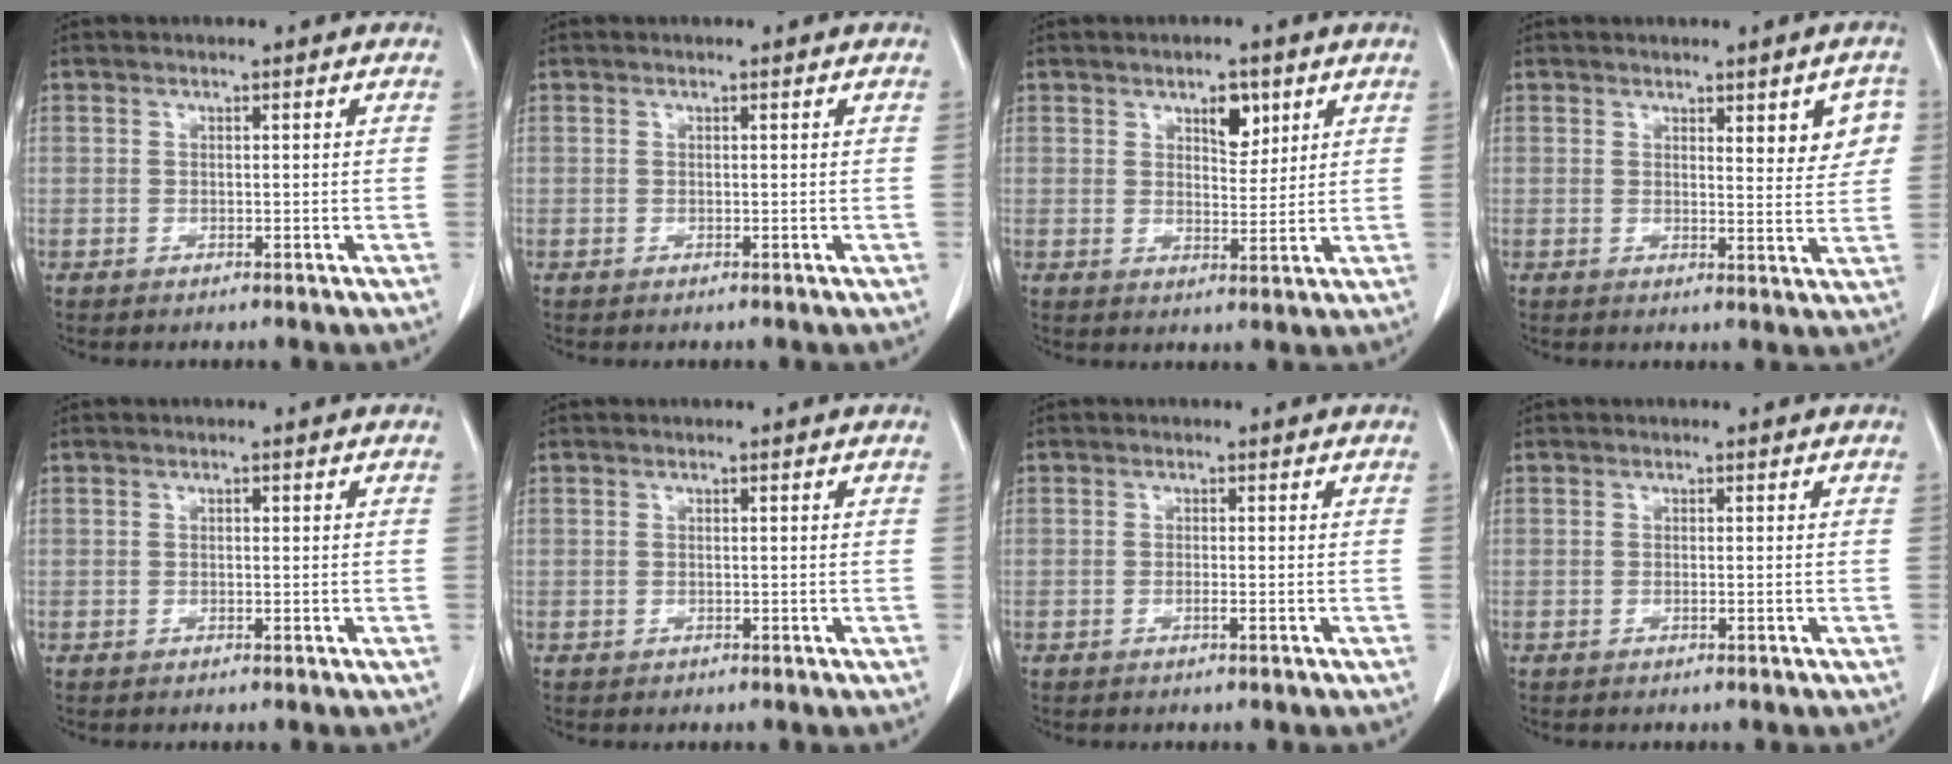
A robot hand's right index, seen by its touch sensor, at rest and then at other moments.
{"total": 0.0}
{"total": 4.3, "force": [2.4, 1.9, 3.0], "torque": [-0.043, -0.002, 0.039]}
{"total": 5.6, "force": [2.1, 1.7, 4.9], "torque": [-0.052, -0.001, 0.026]}
{"total": 0.0}
{"total": 0.0}
{"total": 0.7, "force": [-0.3, -0.1, 0.6], "torque": [-0.012, 0.001, -0.004]}
{"total": 0.0}